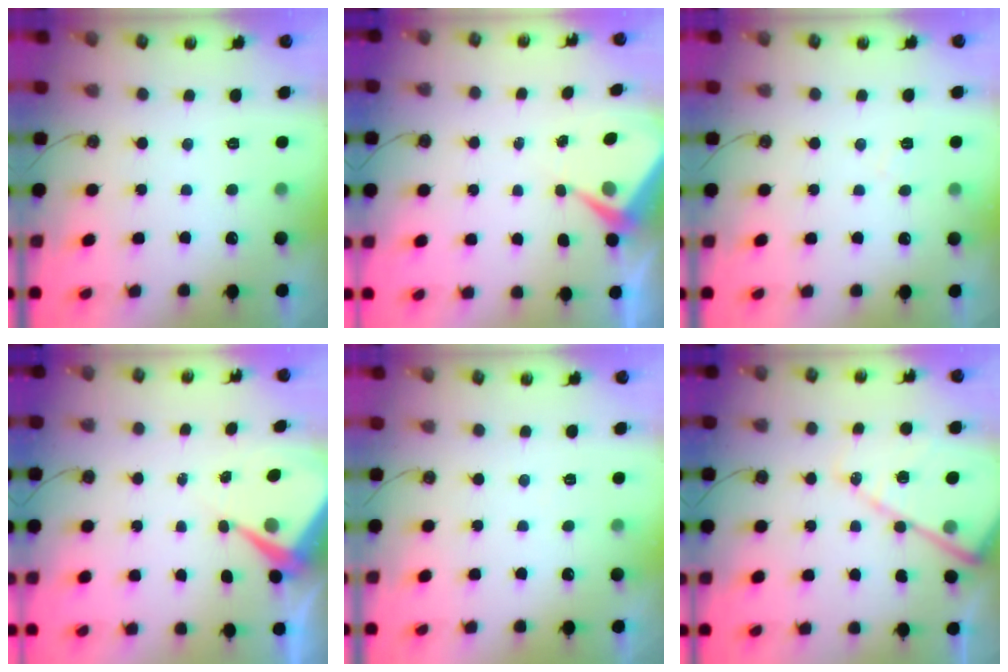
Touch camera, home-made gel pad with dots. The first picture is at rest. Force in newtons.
{"total": 5.5, "press": 5.4, "slide": 0.6}
{"total": 4.4, "press": 4.4, "slide": 0.6}
{"total": 6.3, "press": 6.3, "slide": 0.4}
{"total": 2.3, "press": 2.2, "slide": 0.4}
{"total": 14.1, "press": 14.0, "slide": 1.3}